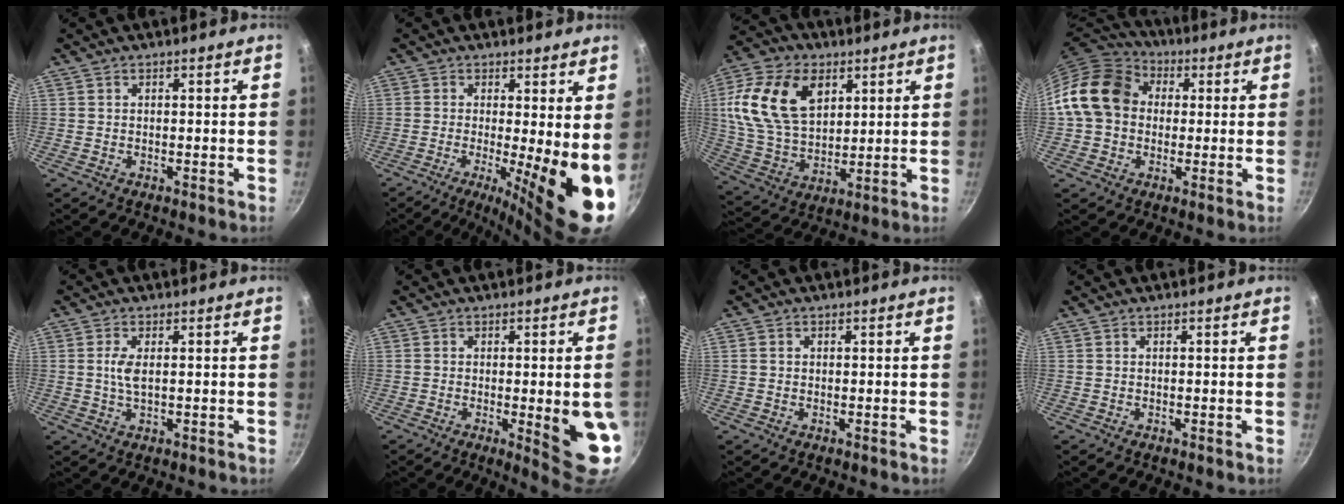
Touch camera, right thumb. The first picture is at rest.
{"total": 12.5, "force": [-1.5, 2.7, 12.1], "torque": [-0.155, -0.021, -0.019]}
{"total": 19.6, "force": [6.3, 12.8, 13.4], "torque": [-0.238, -0.011, 0.118]}
{"total": 15.0, "force": [1.7, 12.2, 8.6], "torque": [-0.131, 0.031, 0.017]}
{"total": 3.1, "force": [0.4, 1.3, 2.9], "torque": [-0.063, 0.000, 0.008]}
{"total": 10.9, "force": [-1.5, 2.3, 10.5], "torque": [-0.112, -0.007, -0.011]}
{"total": 1.1, "force": [0.2, 1.0, 0.5], "torque": [-0.007, 0.004, 0.001]}
{"total": 0.0}